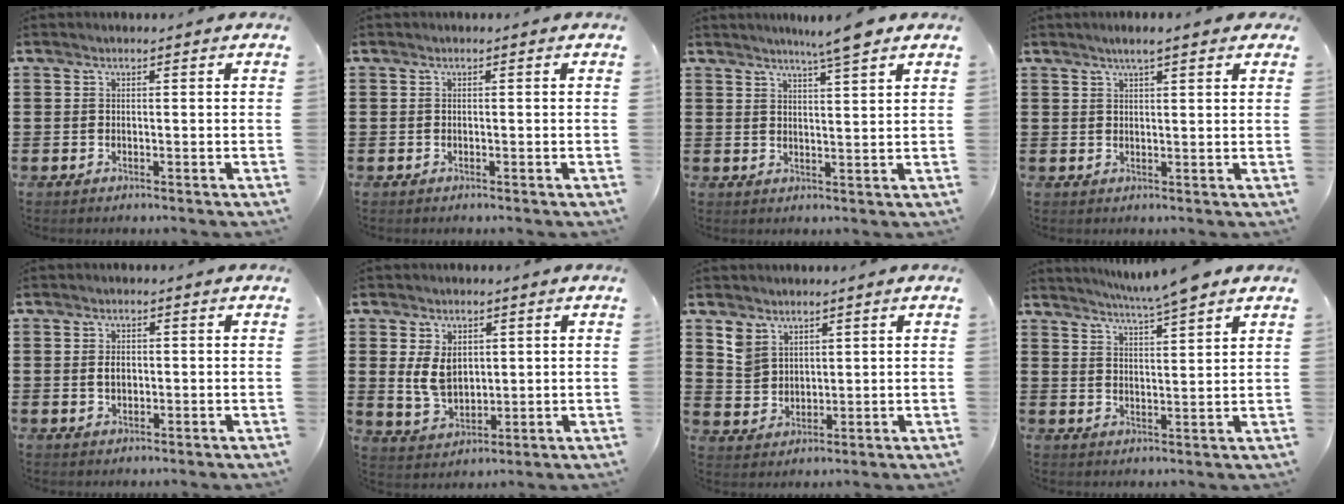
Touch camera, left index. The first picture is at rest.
{"total": 0.0}
{"total": 5.4, "force": [4.4, -0.6, 3.1], "torque": [-0.068, -0.002, 0.077]}
{"total": 3.1, "force": [2.2, 0.3, 2.2], "torque": [-0.047, 0.004, 0.040]}
{"total": 2.0, "force": [0.1, 1.2, 1.6], "torque": [-0.032, 0.006, 0.002]}
{"total": 6.0, "force": [1.3, 4.2, 4.1], "torque": [-0.102, 0.007, 0.021]}
{"total": 2.2, "force": [1.7, 1.4, 0.4], "torque": [-0.013, 0.003, 0.033]}
{"total": 5.6, "force": [5.0, -0.7, 2.4], "torque": [-0.059, -0.015, 0.087]}